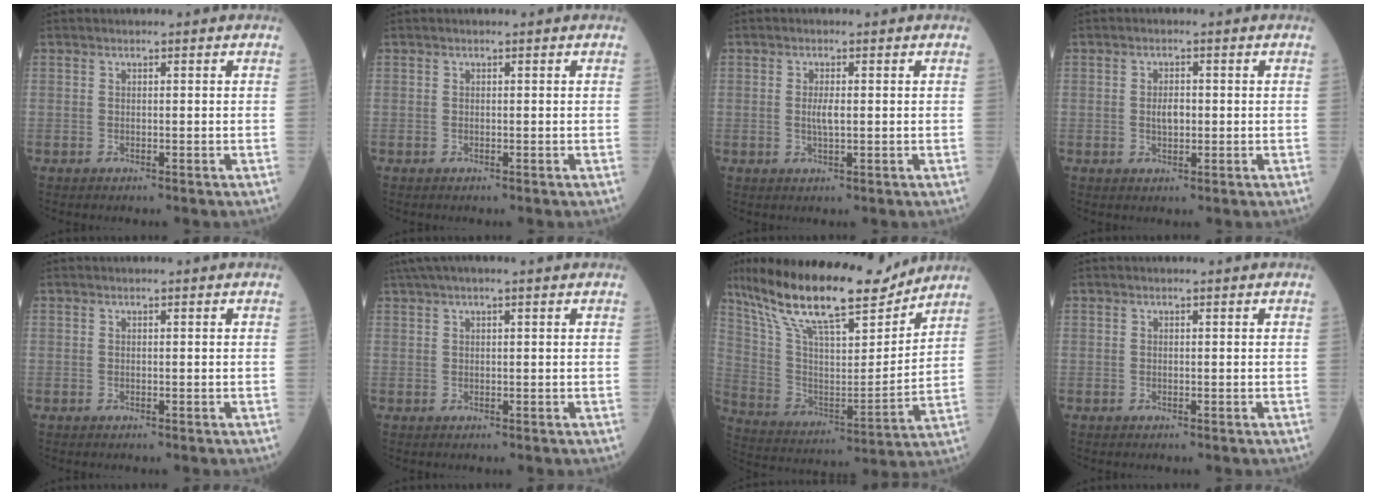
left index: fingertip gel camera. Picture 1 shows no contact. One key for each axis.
{"total": 0.0}
{"total": 2.1, "fx": 0.0, "fy": 0.4, "fz": 2.1, "tx": -0.045, "ty": -0.002, "tz": 0.002}
{"total": 2.4, "fx": -0.1, "fy": 1.2, "fz": 2.1, "tx": -0.038, "ty": 0.002, "tz": -0.001}
{"total": 0.0}
{"total": 5.1, "fx": 3.7, "fy": 0.1, "fz": 3.4, "tx": -0.060, "ty": 0.040, "tz": 0.065}
{"total": 22.1, "fx": 17.6, "fy": 4.6, "fz": 12.6, "tx": -0.229, "ty": 0.009, "tz": 0.309}
{"total": 0.0}